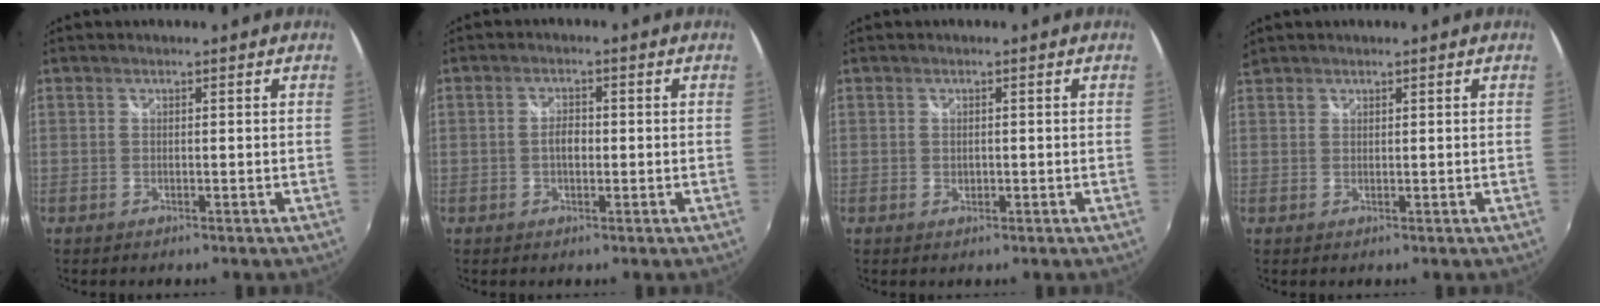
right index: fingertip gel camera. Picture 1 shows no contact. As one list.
[{"total": 2.7, "force": [-0.3, 1.5, 2.1], "torque": [-0.039, 0.004, -0.007]}, {"total": 0.9, "force": [-0.1, 0.8, 0.5], "torque": [-0.007, -0.001, -0.001]}, {"total": 1.5, "force": [1.3, 0.8, 0.2], "torque": [0.004, 0.007, 0.024]}]